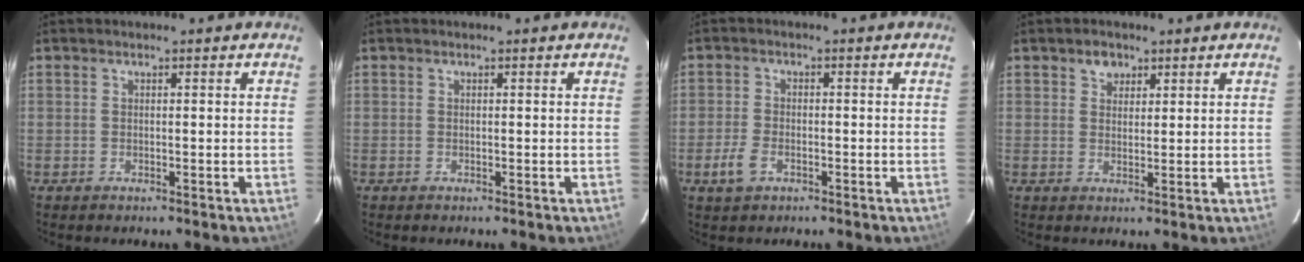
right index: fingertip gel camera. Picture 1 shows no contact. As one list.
[{"total": 0.0}, {"total": 4.3, "force": [-2.2, 2.5, 2.8], "torque": [-0.073, -0.001, -0.041]}, {"total": 2.8, "force": [1.6, 2.1, 0.8], "torque": [-0.008, 0.008, 0.028]}]